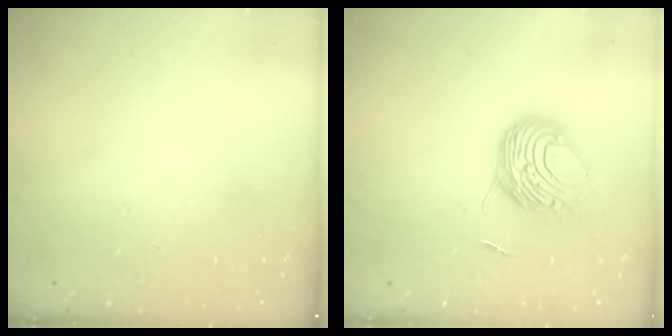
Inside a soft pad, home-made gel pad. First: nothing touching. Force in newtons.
{"total": 8.8, "press": 8.8, "slide": 0.8}